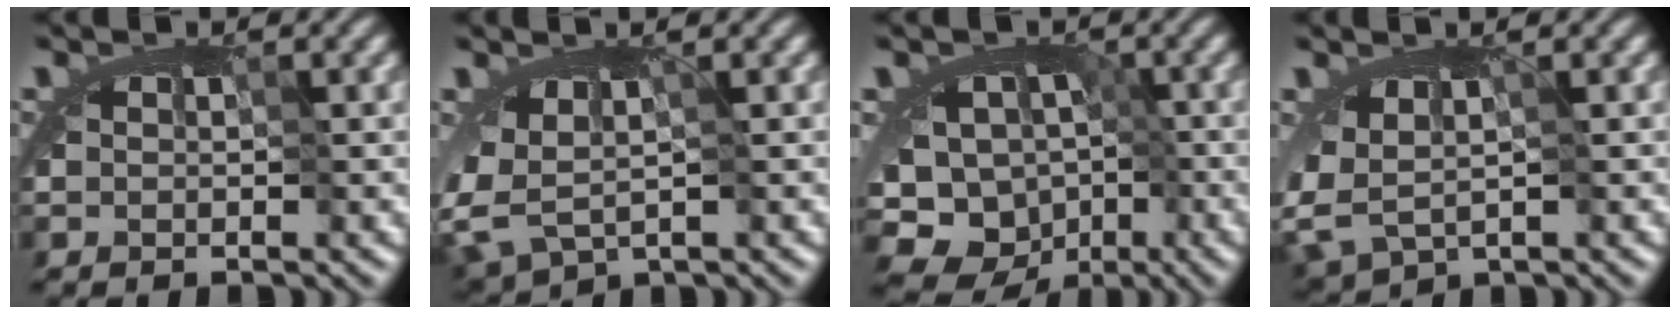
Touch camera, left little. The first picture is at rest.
{"total": 2.7, "force": [0.2, 1.4, 2.4], "torque": [-0.044, -0.003, 0.010]}
{"total": 11.3, "force": [-4.9, 9.3, 4.2], "torque": [-0.055, -0.013, -0.073]}
{"total": 2.3, "force": [0.2, 1.1, 2.1], "torque": [-0.041, -0.002, 0.009]}